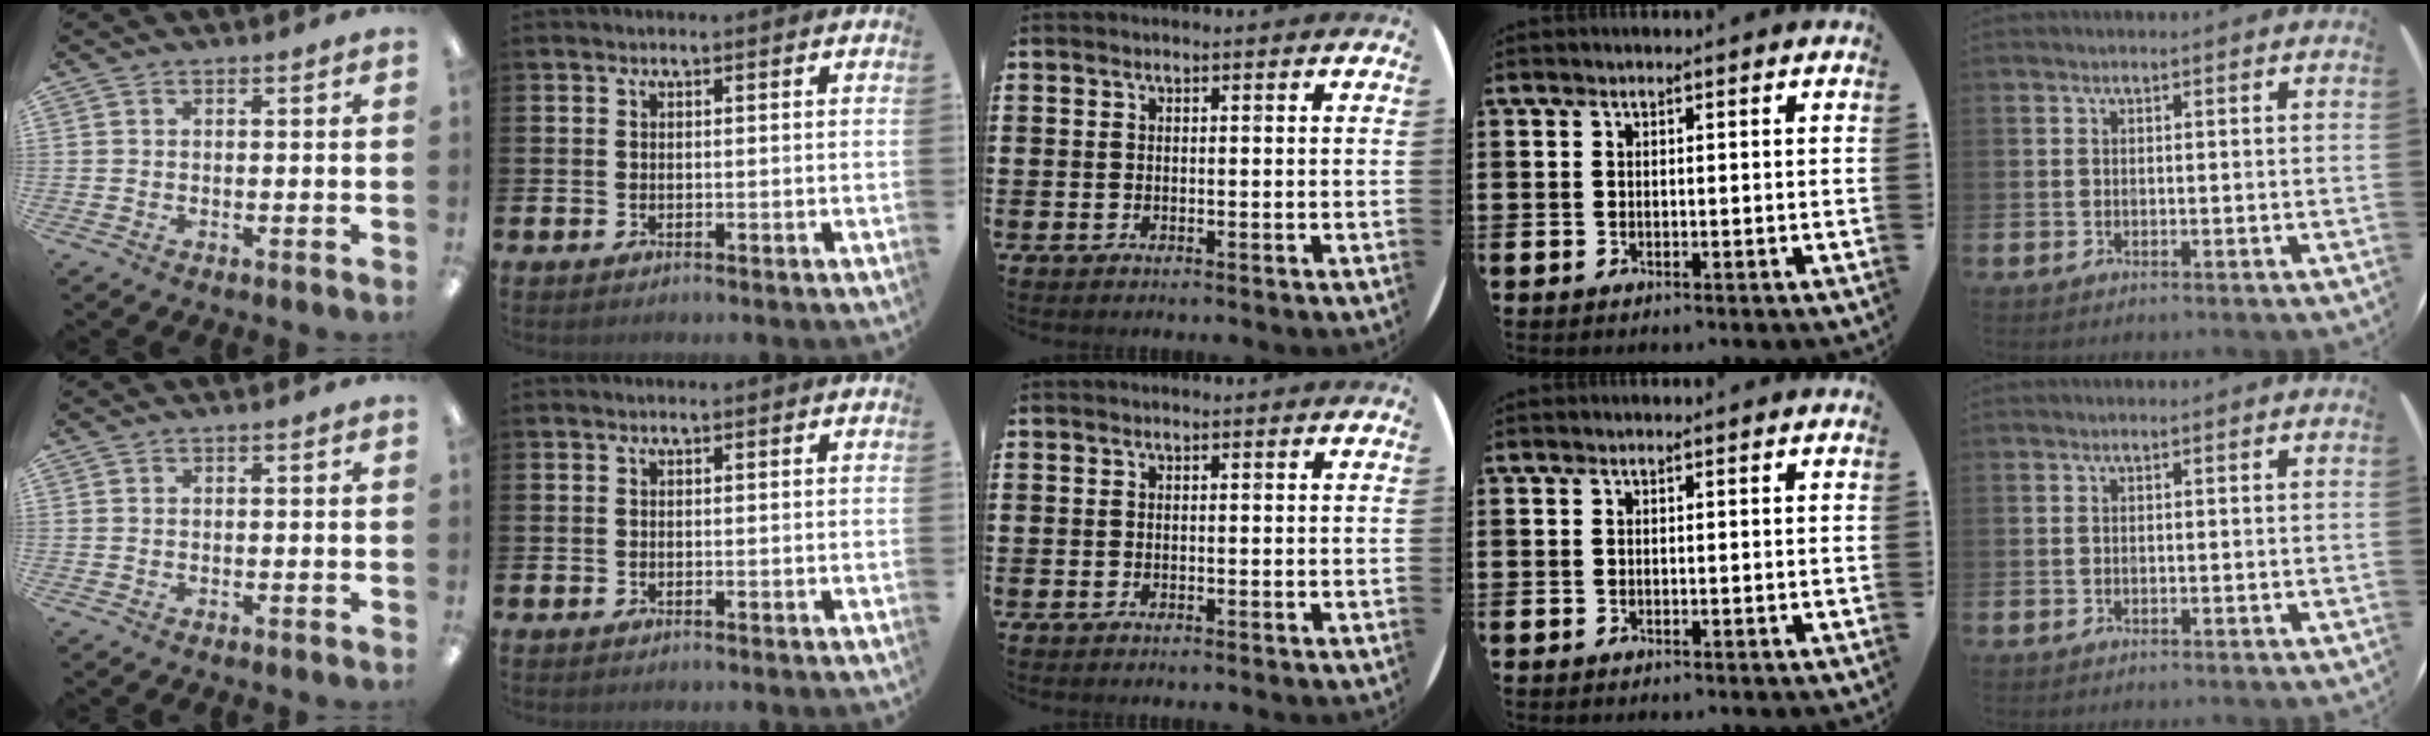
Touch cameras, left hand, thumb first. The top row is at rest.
{}